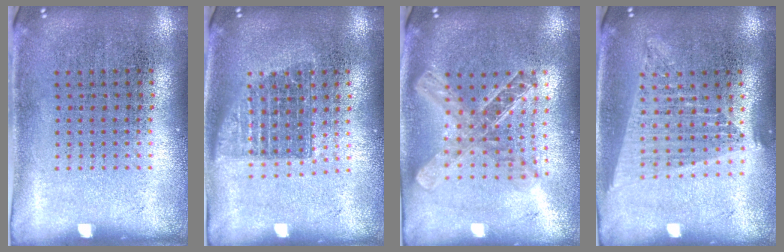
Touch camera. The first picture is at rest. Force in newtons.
{"total": 1.4, "press": 1.1, "slide": 0.8}
{"total": 2.0, "press": 1.7, "slide": 1.1}
{"total": 1.8, "press": 1.6, "slide": 0.8}